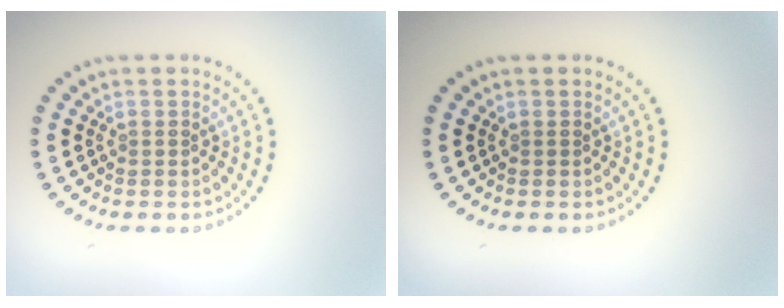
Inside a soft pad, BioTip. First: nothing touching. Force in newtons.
{"total": 0.0}